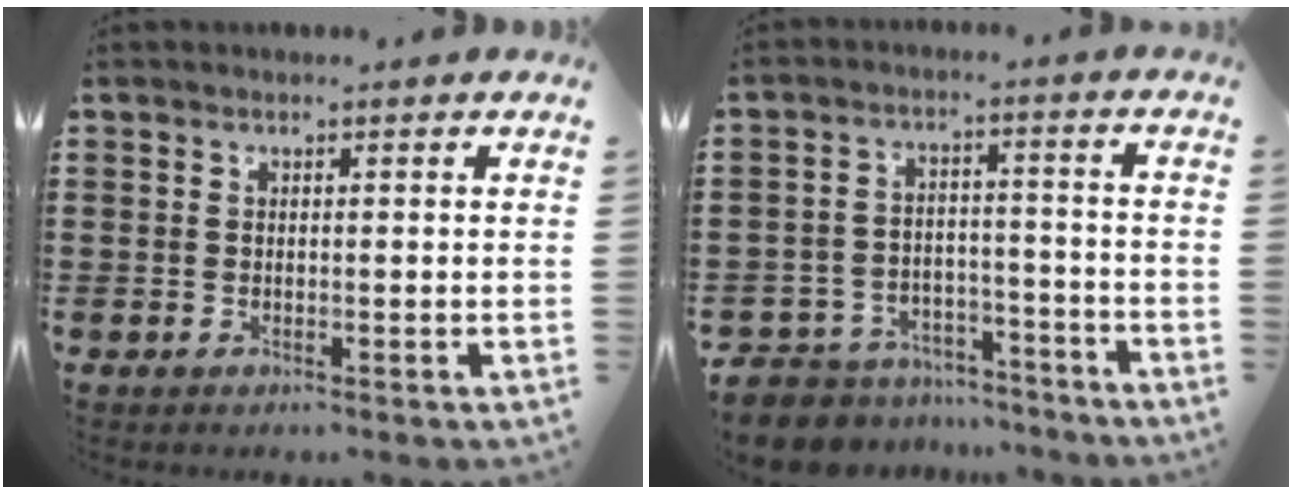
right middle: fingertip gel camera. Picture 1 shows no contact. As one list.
[{"total": 7.3, "force": [-7.2, 1.6, 0.3], "torque": [-0.020, 0.017, -0.146]}]